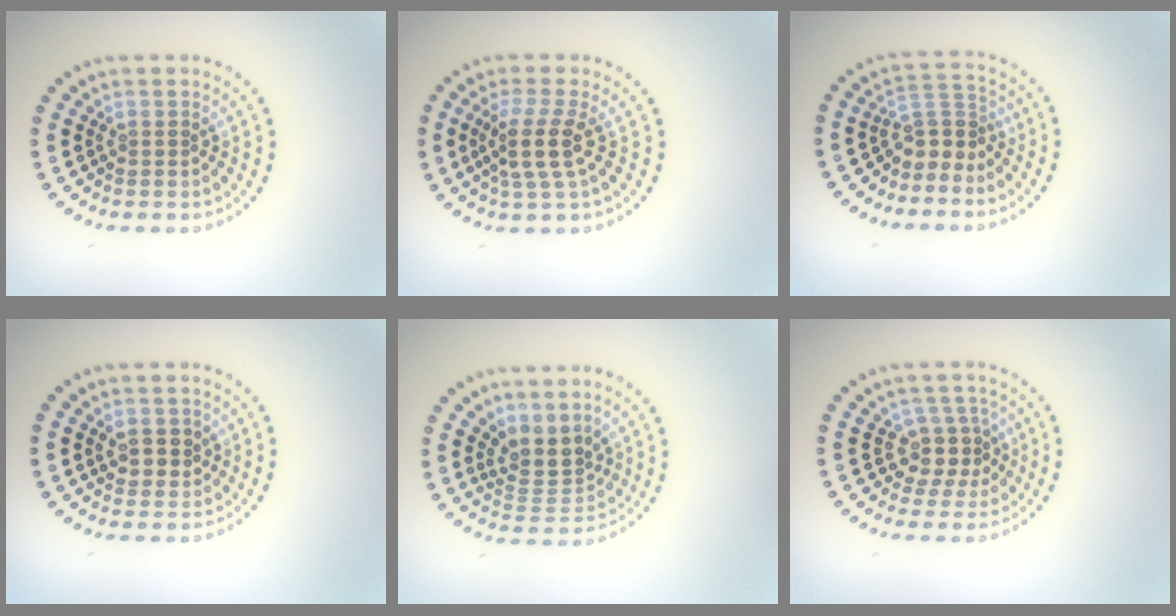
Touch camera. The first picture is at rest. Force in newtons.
{"total": 3.5, "press": 2.7, "slide": 2.2}
{"total": 2.8, "press": 1.9, "slide": 2.1}
{"total": 2.3, "press": 2.2, "slide": 0.6}
{"total": 3.5, "press": 2.7, "slide": 2.2}
{"total": 2.9, "press": 2.3, "slide": 1.8}